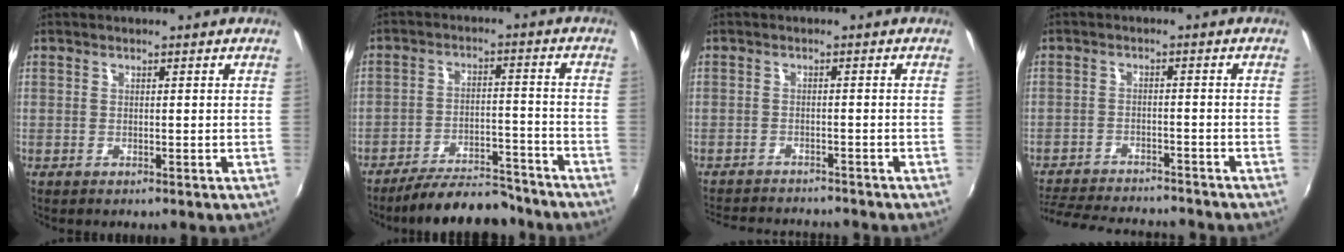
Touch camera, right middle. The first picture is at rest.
{"total": 14.3, "force": [-12.8, 3.5, 5.5], "torque": [-0.108, 0.009, -0.177]}
{"total": 9.9, "force": [-9.2, 1.9, 3.3], "torque": [-0.084, -0.012, -0.137]}
{"total": 15.9, "force": [-14.1, 3.5, 6.3], "torque": [-0.139, -0.012, -0.207]}